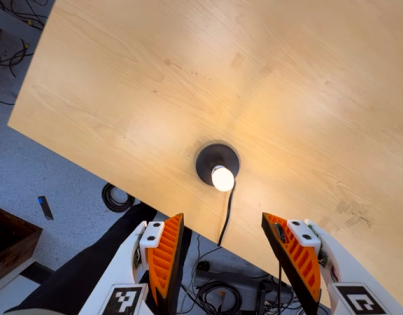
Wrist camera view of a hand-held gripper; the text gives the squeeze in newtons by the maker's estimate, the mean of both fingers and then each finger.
{"total": 0.0}